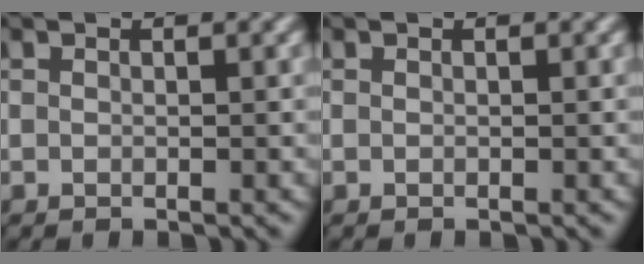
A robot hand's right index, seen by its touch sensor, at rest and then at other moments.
{"total": 0.0}